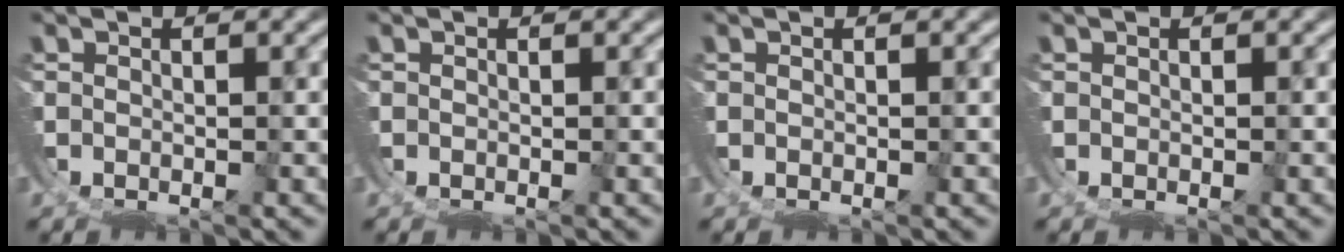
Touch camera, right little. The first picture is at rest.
{"total": 0.0}
{"total": 0.0}
{"total": 0.0}